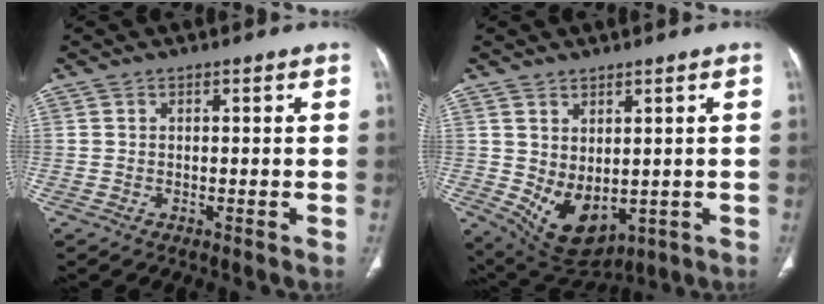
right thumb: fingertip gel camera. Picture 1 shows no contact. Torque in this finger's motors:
{"motor_torque": [-0.31, 0.60, 0.01, 0.03, 0.17]}